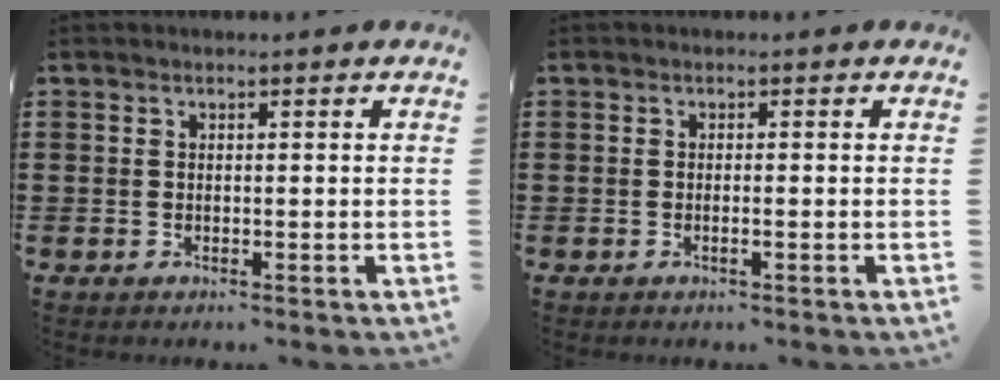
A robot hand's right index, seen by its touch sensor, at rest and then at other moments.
{"total": 0.6, "force": [-0.3, 0.0, 0.5], "torque": [-0.010, -0.003, -0.006]}